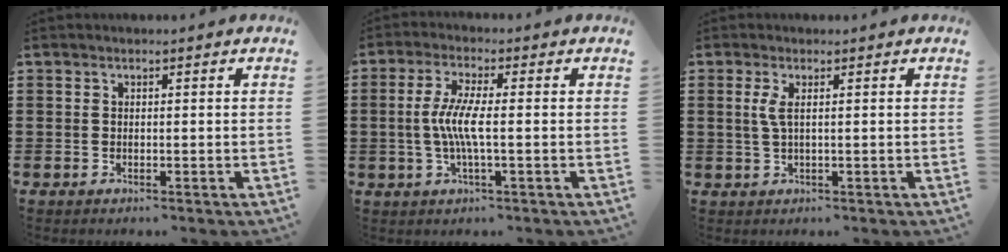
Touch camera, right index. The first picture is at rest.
{"total": 5.8, "force": [-0.6, 0.8, 5.7], "torque": [-0.124, -0.008, -0.021]}
{"total": 2.1, "force": [0.4, 0.2, 2.1], "torque": [-0.042, -0.002, 0.005]}